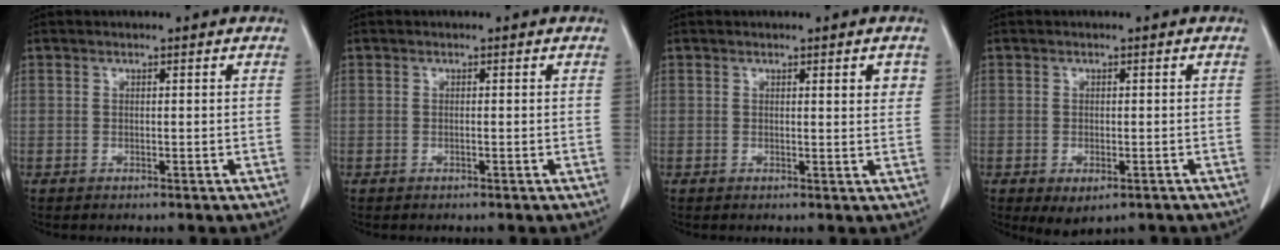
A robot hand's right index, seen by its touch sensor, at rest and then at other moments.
{"total": 0.0}
{"total": 2.3, "force": [1.0, 0.5, 2.0], "torque": [-0.023, -0.003, 0.011]}
{"total": 3.8, "force": [-2.2, 1.9, 2.5], "torque": [-0.036, -0.007, -0.023]}